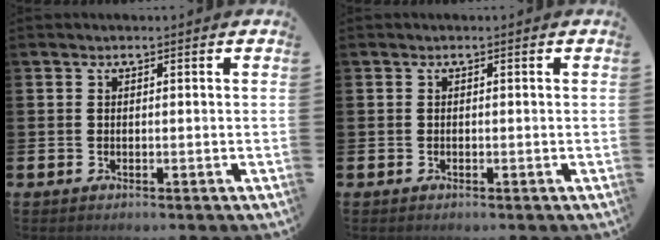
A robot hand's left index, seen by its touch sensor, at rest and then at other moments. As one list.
[{"total": 0.0}]